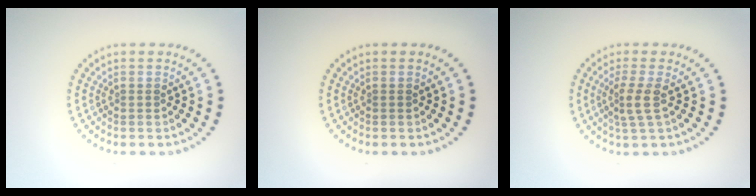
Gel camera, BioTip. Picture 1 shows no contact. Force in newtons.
{"total": 0.0}
{"total": 2.3, "press": 1.7, "slide": 1.5}